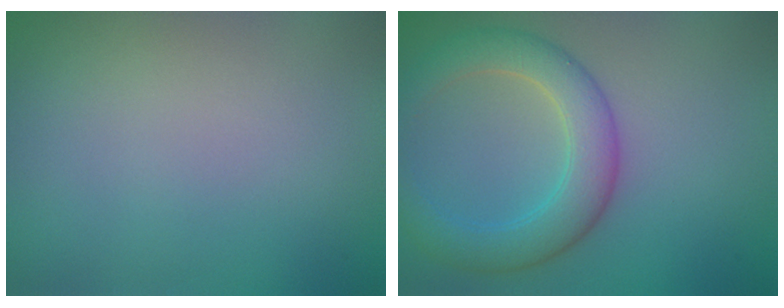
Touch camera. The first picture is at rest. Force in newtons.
{"total": 5.2, "press": 5.2, "slide": 0.0}